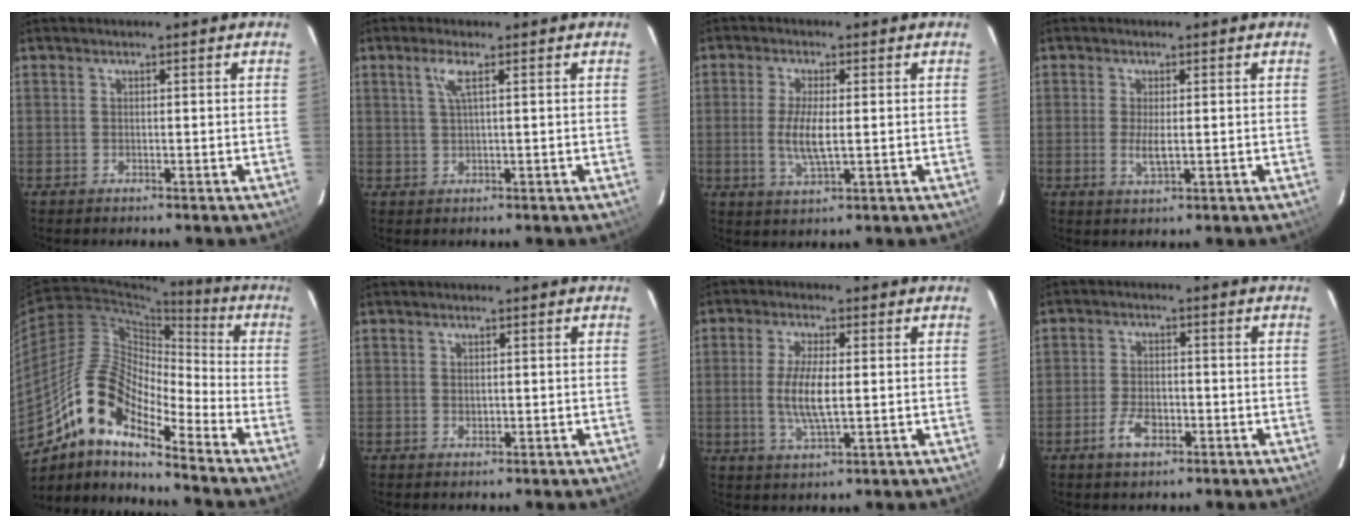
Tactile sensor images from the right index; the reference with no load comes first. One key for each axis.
{"total": 2.7, "fx": 1.1, "fy": -0.2, "fz": 2.4, "tx": -0.051, "ty": 0.000, "tz": 0.025}
{"total": 5.8, "fx": -0.3, "fy": 1.5, "fz": 5.6, "tx": -0.115, "ty": -0.008, "tz": -0.007}
{"total": 3.0, "fx": -0.2, "fy": 0.7, "fz": 2.9, "tx": -0.058, "ty": -0.008, "tz": -0.004}
{"total": 14.3, "fx": -10.2, "fy": 4.3, "fz": 9.0, "tx": -0.154, "ty": 0.005, "tz": -0.208}
{"total": 0.9, "fx": 0.1, "fy": 0.7, "fz": 0.5, "tx": -0.007, "ty": 0.000, "tz": 0.004}
{"total": 7.2, "fx": -0.2, "fy": 1.9, "fz": 7.0, "tx": -0.140, "ty": -0.007, "tz": -0.003}
{"total": 5.1, "fx": -2.5, "fy": 2.7, "fz": 3.5, "tx": -0.078, "ty": -0.002, "tz": -0.044}